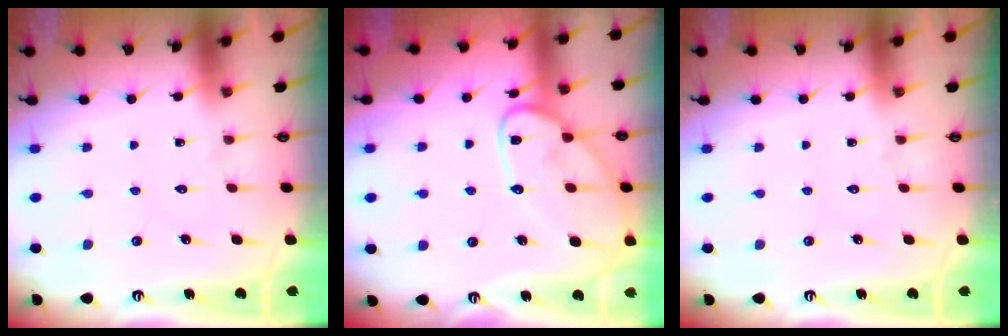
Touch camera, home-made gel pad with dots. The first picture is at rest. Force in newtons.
{"total": 12.9, "press": 12.9, "slide": 1.0}
{"total": 0.0}